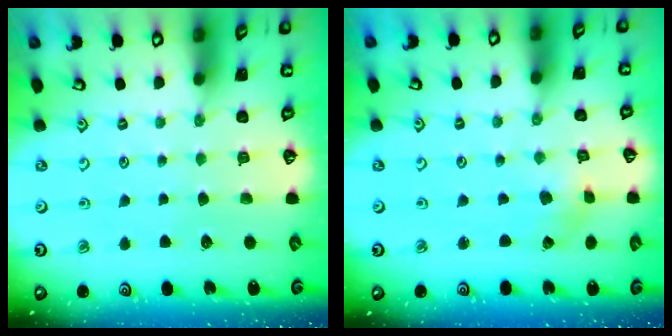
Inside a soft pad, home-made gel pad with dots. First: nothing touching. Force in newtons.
{"total": 0.5, "press": 0.5, "slide": 0.2}